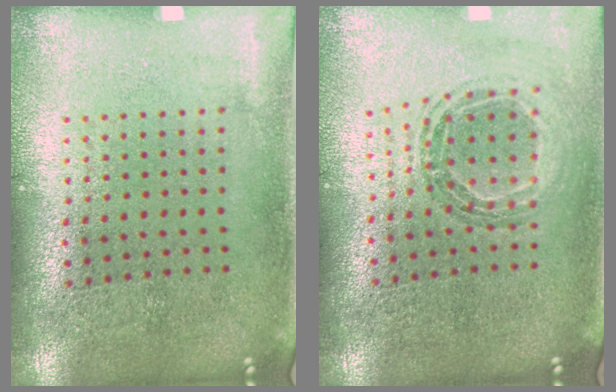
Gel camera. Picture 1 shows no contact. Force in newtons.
{"total": 0.9, "press": 0.9, "slide": 0.1}